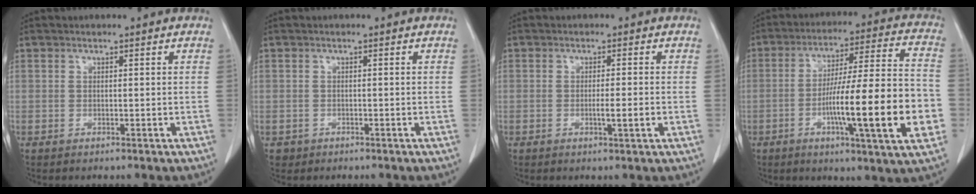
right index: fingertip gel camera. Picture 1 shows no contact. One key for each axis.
{"total": 1.1, "fx": -0.6, "fy": 0.9, "fz": -0.1, "tx": -0.006, "ty": 0.003, "tz": -0.009}
{"total": 2.8, "fx": -0.6, "fy": 0.0, "fz": 2.7, "tx": -0.044, "ty": -0.003, "tz": -0.007}
{"total": 20.2, "fx": -5.0, "fy": 1.0, "fz": 19.5, "tx": -0.278, "ty": 0.005, "tz": -0.072}